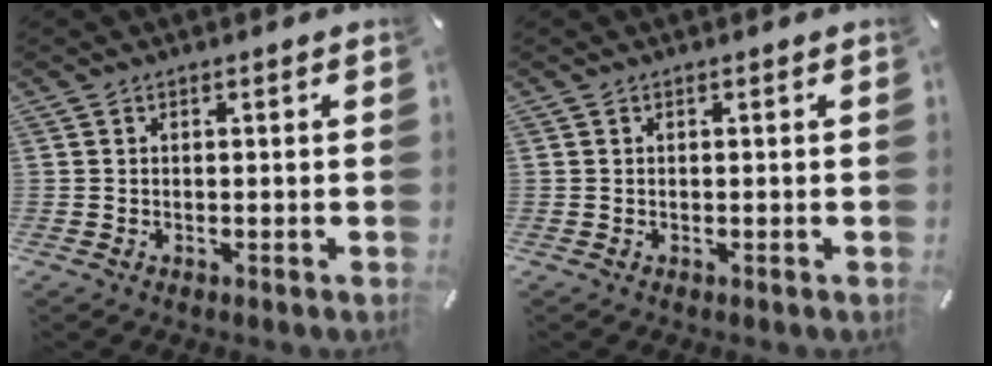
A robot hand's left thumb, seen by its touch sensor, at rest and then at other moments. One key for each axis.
{"total": 0.0}